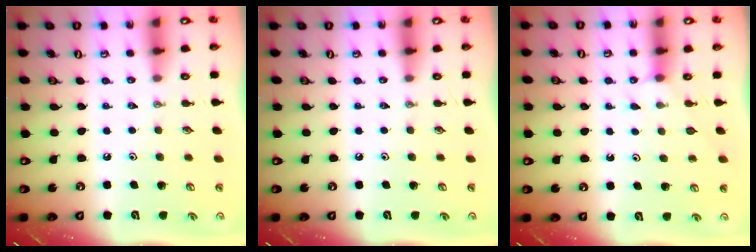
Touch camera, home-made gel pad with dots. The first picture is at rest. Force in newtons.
{"total": 0.0}
{"total": 3.2, "press": 3.2, "slide": 0.4}